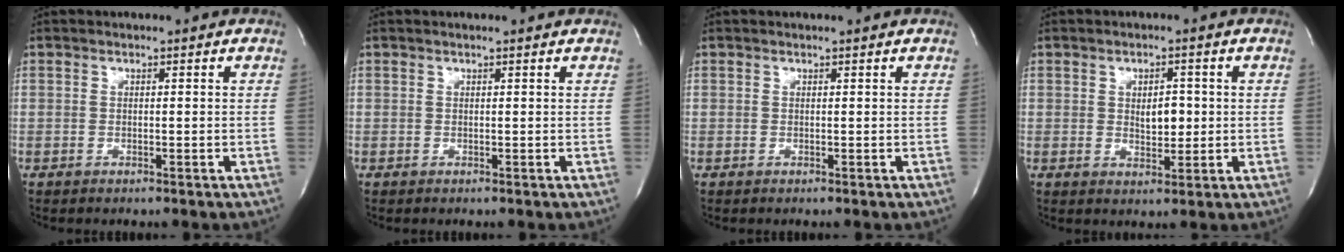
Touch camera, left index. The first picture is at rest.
{"total": 0.8, "force": [0.7, -0.1, 0.4], "torque": [-0.011, 0.004, 0.013]}
{"total": 0.0}
{"total": 3.8, "force": [-0.1, 2.0, 3.2], "torque": [-0.046, -0.006, 0.004]}